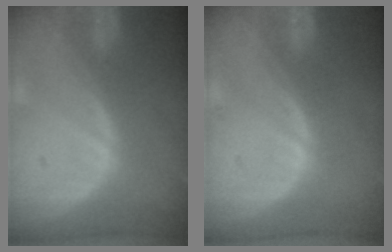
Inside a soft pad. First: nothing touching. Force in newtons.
{"total": 0.0}